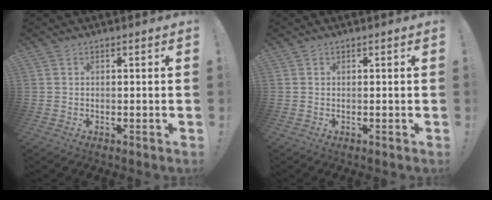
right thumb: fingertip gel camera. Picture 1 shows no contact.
{"total": 0.0}